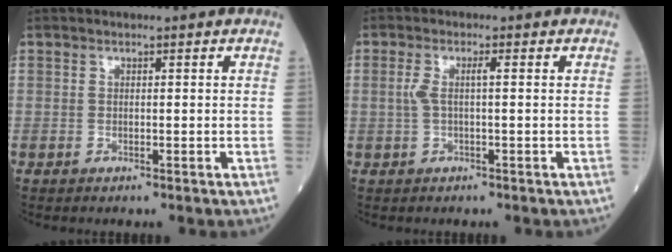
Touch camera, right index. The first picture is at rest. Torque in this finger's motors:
{"motor_torque": [0.50, 0.22, 0.19, 0.06]}